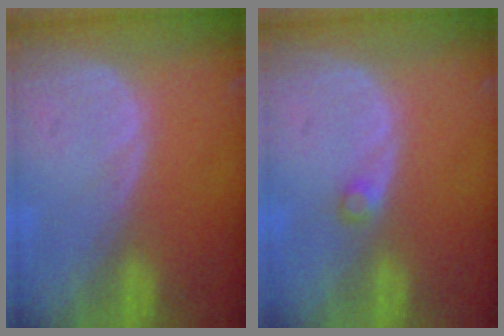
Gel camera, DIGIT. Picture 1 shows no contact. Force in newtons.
{"total": 1.2, "press": 1.2, "slide": 0.2}